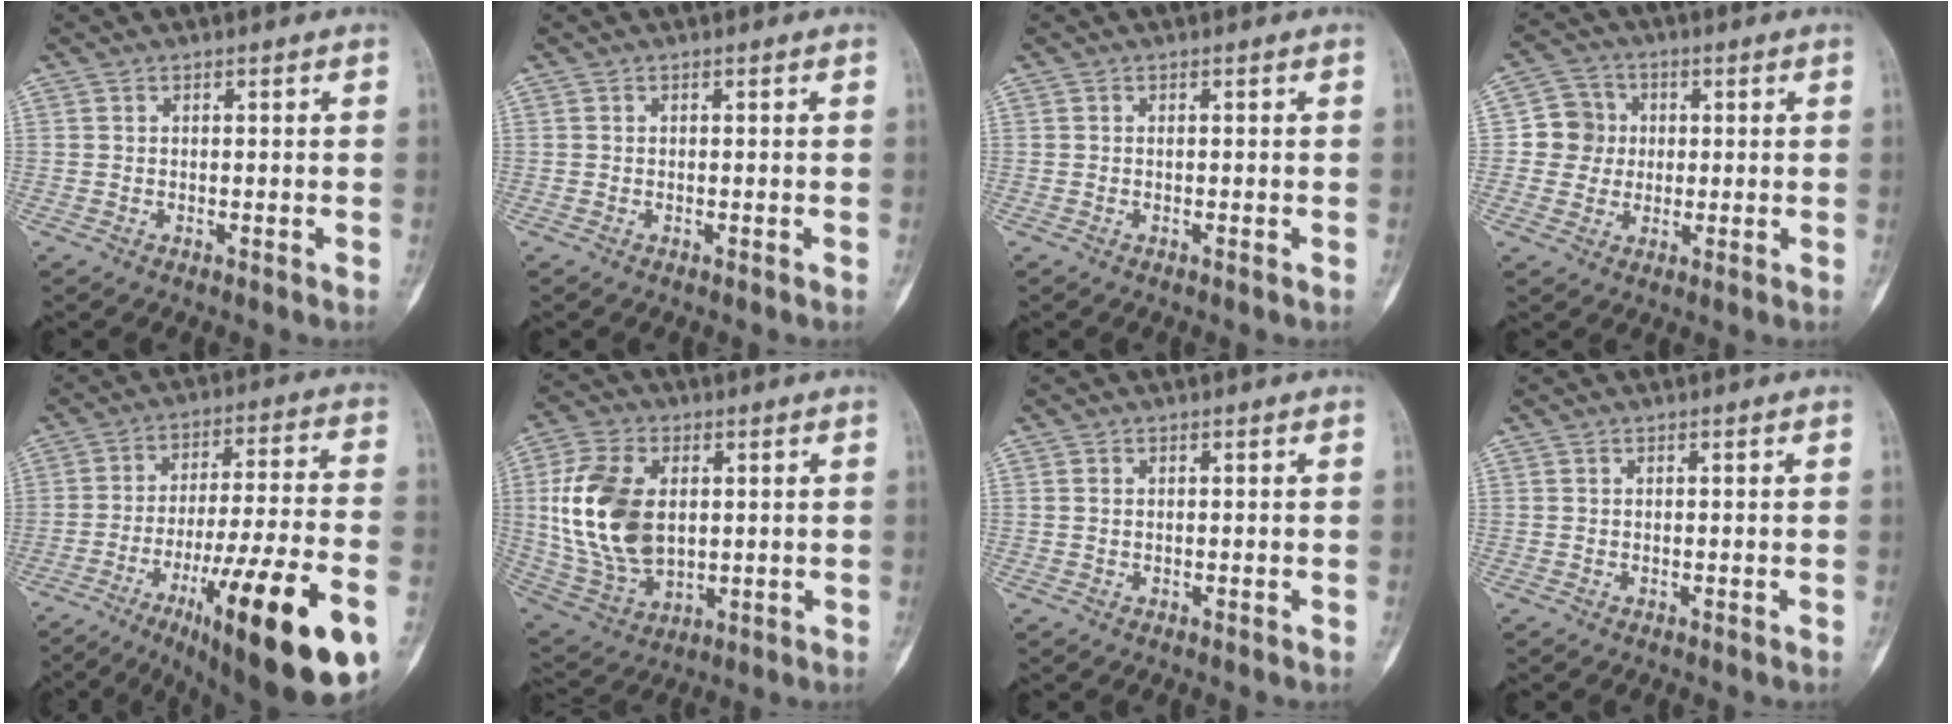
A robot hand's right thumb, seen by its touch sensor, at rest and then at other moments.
{"total": 0.0}
{"total": 0.0}
{"total": 6.7, "force": [0.3, 6.6, 1.4], "torque": [0.013, 0.011, -0.004]}
{"total": 26.3, "force": [-12.4, 4.9, 22.7], "torque": [-0.307, 0.041, -0.185]}
{"total": 17.8, "force": [2.2, 11.3, 13.6], "torque": [-0.265, -0.010, 0.052]}
{"total": 0.8, "force": [0.2, 0.5, 0.5], "torque": [-0.014, 0.003, 0.005]}
{"total": 0.0}